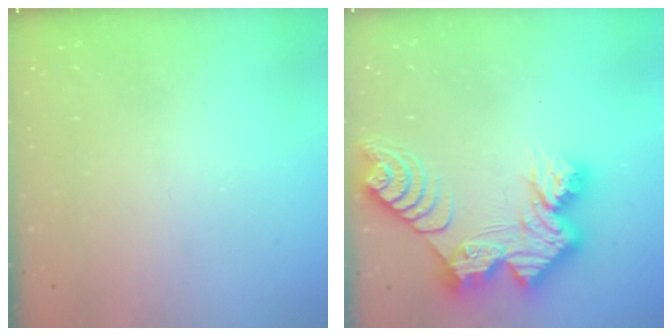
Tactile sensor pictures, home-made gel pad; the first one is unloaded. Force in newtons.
{"total": 16.2, "press": 16.1, "slide": 1.3}